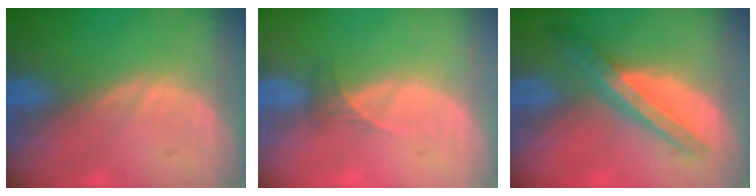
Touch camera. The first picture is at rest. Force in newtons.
{"total": 1.6, "press": 1.3, "slide": 0.9}
{"total": 7.1, "press": 6.0, "slide": 3.7}